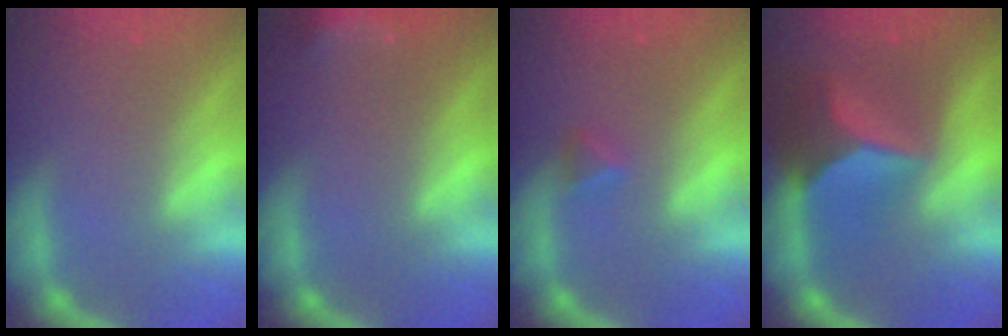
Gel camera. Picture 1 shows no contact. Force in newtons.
{"total": 4.9}
{"total": 1.4}
{"total": 10.0}